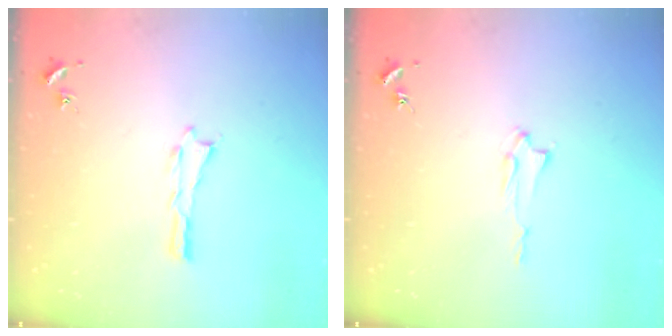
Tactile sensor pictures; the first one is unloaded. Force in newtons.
{"total": 1.3, "press": 1.3, "slide": 0.2}